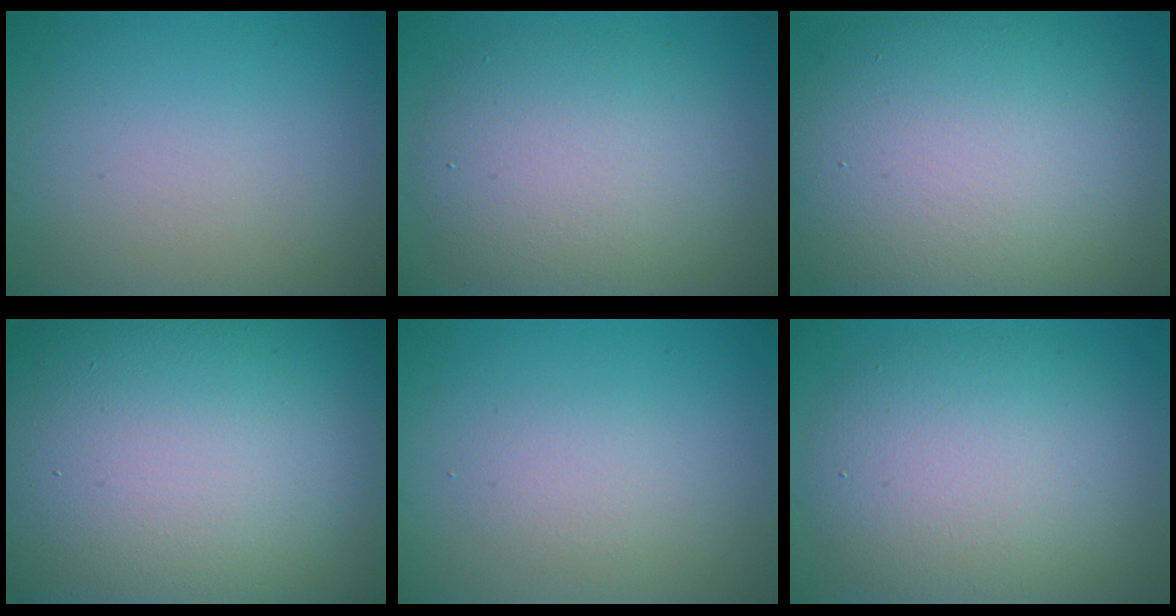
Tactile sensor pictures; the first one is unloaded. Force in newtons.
{"total": 7.5, "press": 7.5, "slide": 0.4}
{"total": 14.1, "press": 14.0, "slide": 1.3}
{"total": 25.7, "press": 25.6, "slide": 1.1}
{"total": 1.6, "press": 1.6, "slide": 0.1}
{"total": 9.1, "press": 9.1, "slide": 0.3}